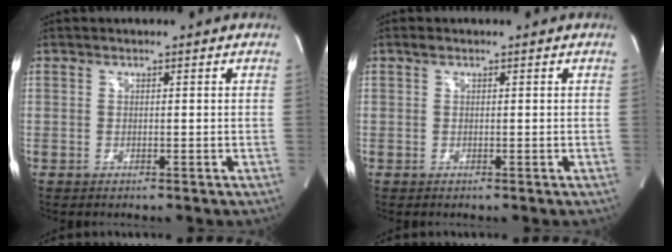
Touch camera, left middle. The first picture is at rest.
{"total": 0.6, "force": [0.4, 0.3, 0.4], "torque": [-0.010, 0.009, 0.006]}